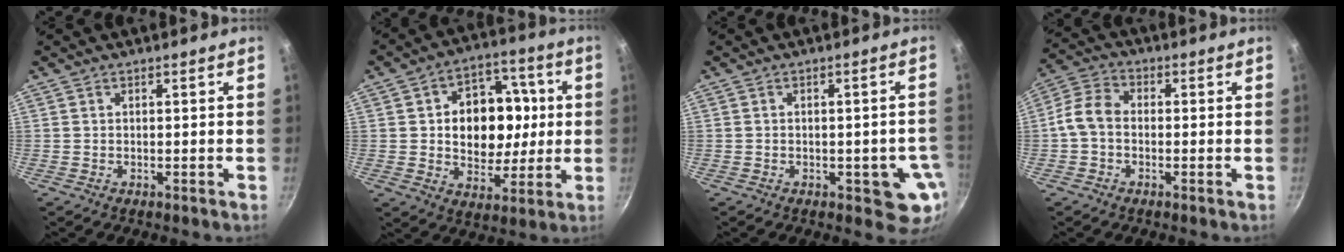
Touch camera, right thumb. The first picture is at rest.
{"total": 16.4, "force": [1.1, 12.4, 10.6], "torque": [-0.117, 0.012, 0.018]}
{"total": 6.7, "force": [-1.8, 3.5, 5.4], "torque": [-0.028, 0.008, -0.020]}
{"total": 6.1, "force": [-1.0, 4.5, 4.1], "torque": [-0.080, 0.028, -0.037]}